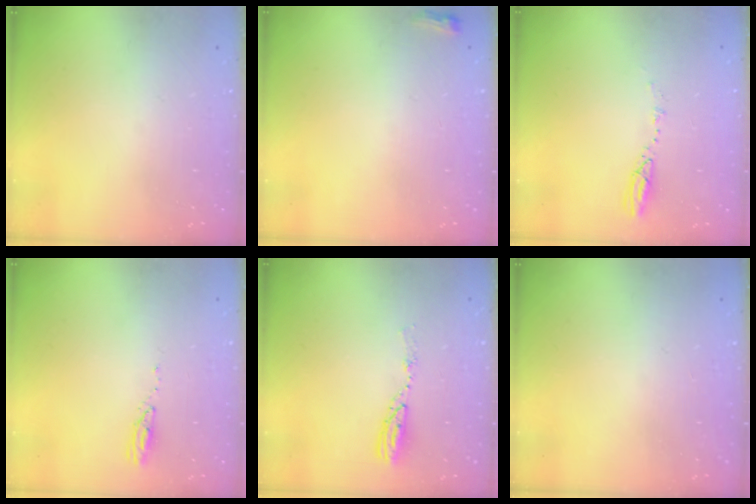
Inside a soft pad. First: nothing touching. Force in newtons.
{"total": 3.5, "press": 3.4, "slide": 0.8}
{"total": 5.2, "press": 5.2, "slide": 0.4}
{"total": 3.0, "press": 2.9, "slide": 0.3}
{"total": 5.2, "press": 5.2, "slide": 0.3}
{"total": 0.0}